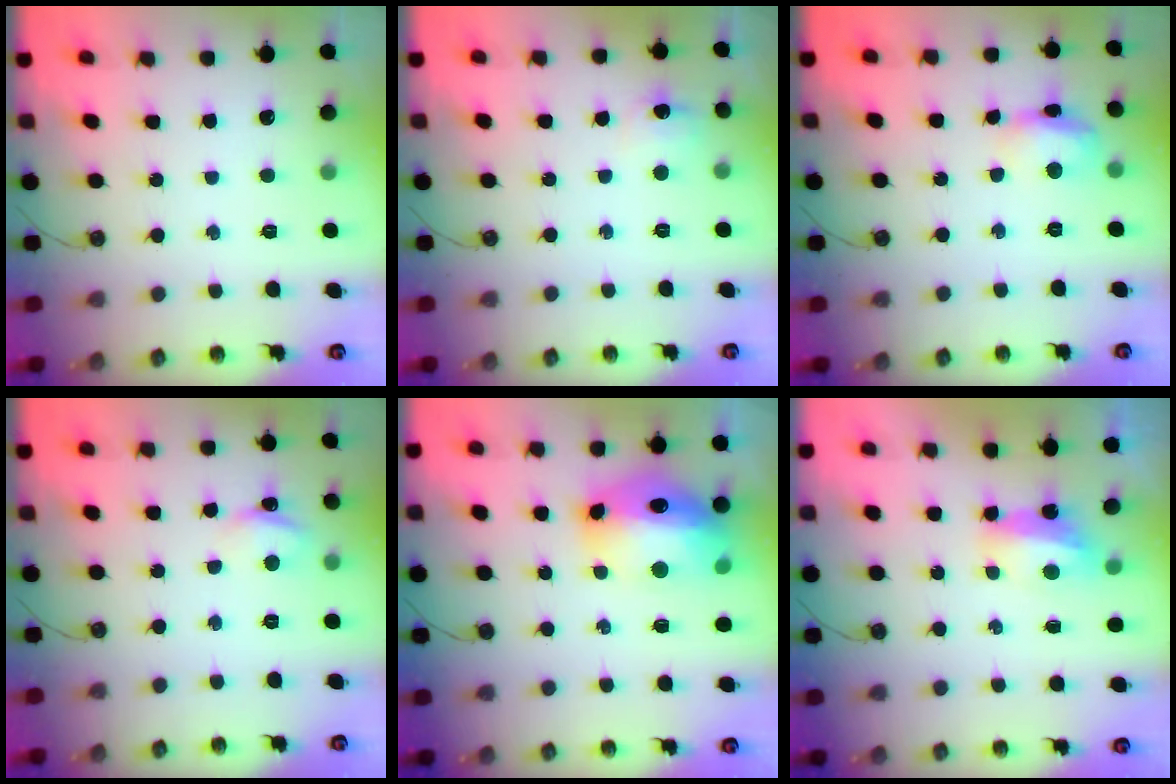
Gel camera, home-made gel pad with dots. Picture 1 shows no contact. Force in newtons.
{"total": 5.9, "press": 5.9, "slide": 0.6}
{"total": 11.3, "press": 11.3, "slide": 0.9}
{"total": 4.0, "press": 3.9, "slide": 0.5}
{"total": 16.5, "press": 16.5, "slide": 1.4}
{"total": 6.9, "press": 6.9, "slide": 0.5}